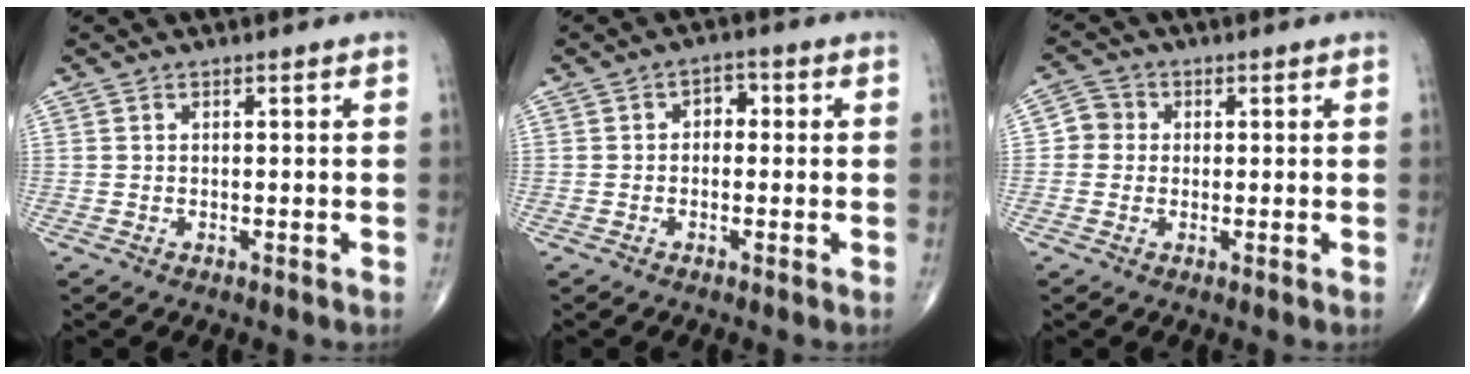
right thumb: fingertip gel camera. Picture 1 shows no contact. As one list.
[{"total": 2.8, "force": [0.1, 2.0, 1.9], "torque": [-0.009, 0.011, -0.009]}, {"total": 3.6, "force": [0.0, 3.5, 1.0], "torque": [0.003, 0.007, -0.008]}]